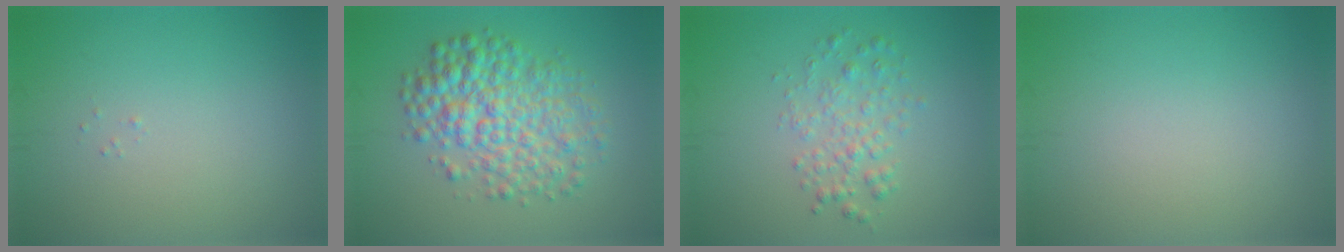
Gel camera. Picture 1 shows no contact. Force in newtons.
{"total": 6.5, "press": 6.5, "slide": 0.0}
{"total": 2.5, "press": 2.5, "slide": 0.0}
{"total": 0.0}